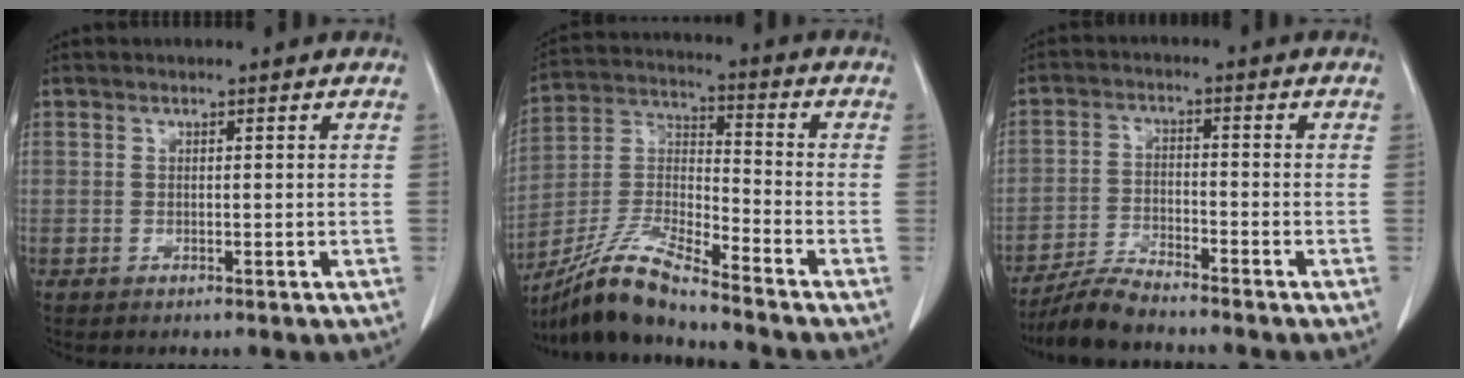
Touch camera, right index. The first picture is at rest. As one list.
[{"total": 11.9, "force": [-10.7, -0.2, 5.3], "torque": [-0.112, -0.003, -0.205]}, {"total": 6.2, "force": [-5.7, 0.4, 2.2], "torque": [-0.041, -0.017, -0.110]}]